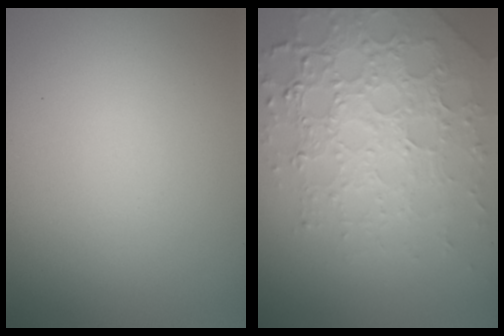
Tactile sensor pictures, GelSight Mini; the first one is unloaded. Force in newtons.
{"total": 7.1, "press": 5.1, "slide": 4.9}